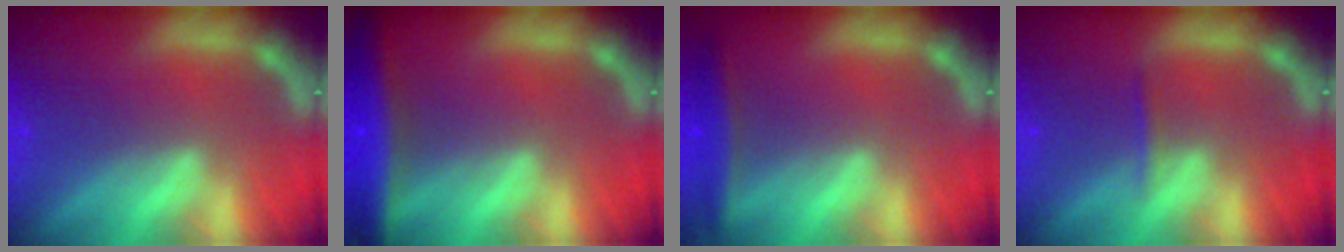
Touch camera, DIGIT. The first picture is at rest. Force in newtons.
{"total": 6.4}
{"total": 3.0}
{"total": 0.9}